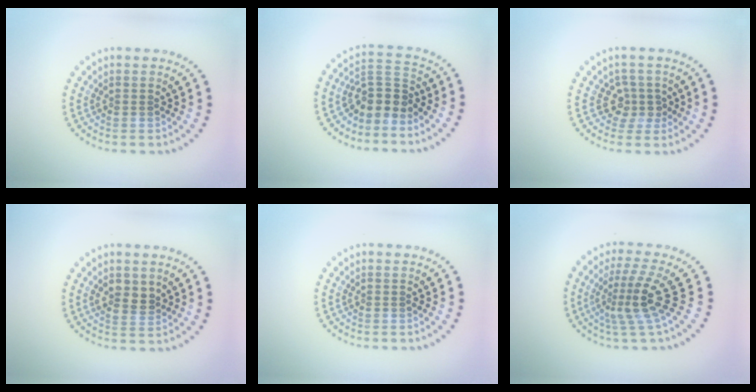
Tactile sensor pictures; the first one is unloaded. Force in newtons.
{"total": 3.3, "press": 2.4, "slide": 2.2}
{"total": 2.1, "press": 1.6, "slide": 1.3}
{"total": 2.1, "press": 2.0, "slide": 0.6}
{"total": 0.0}
{"total": 3.8, "press": 2.7, "slide": 2.8}